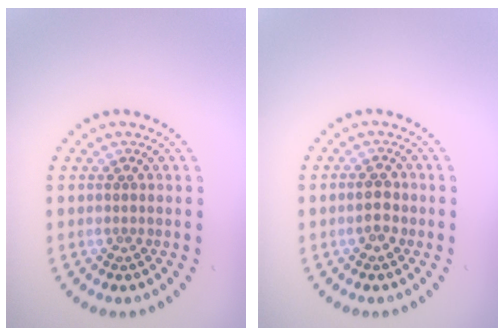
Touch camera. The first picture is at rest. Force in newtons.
{"total": 1.9, "press": 1.9, "slide": 0.1}